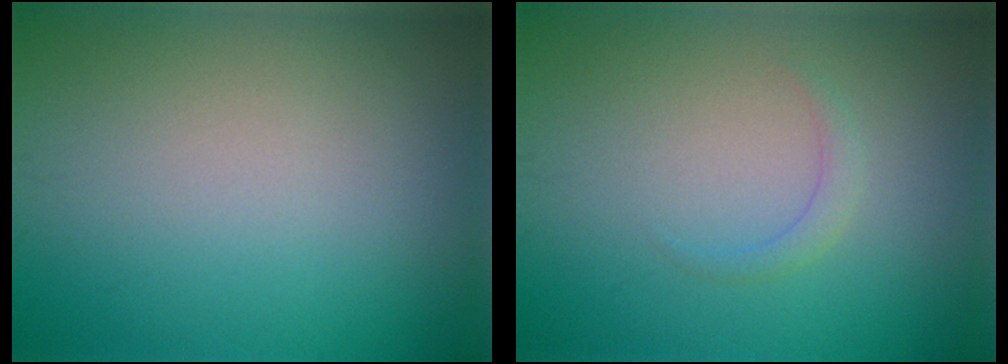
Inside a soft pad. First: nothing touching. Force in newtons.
{"total": 1.1, "press": 1.1, "slide": 0.1}